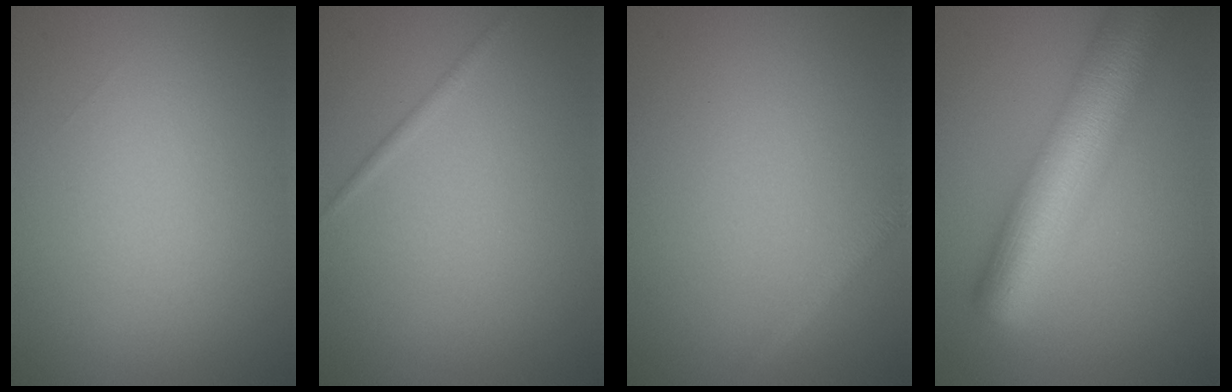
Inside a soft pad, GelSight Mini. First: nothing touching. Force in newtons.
{"total": 0.7, "press": 0.7, "slide": 0.1}
{"total": 1.5, "press": 1.5, "slide": 0.0}
{"total": 10.2, "press": 10.2, "slide": 0.4}